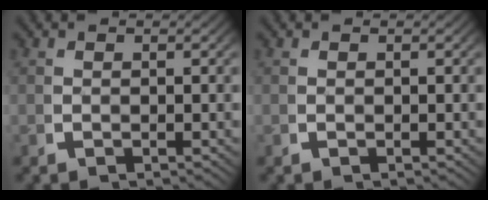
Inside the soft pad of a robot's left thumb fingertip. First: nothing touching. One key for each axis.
{"total": 0.0}